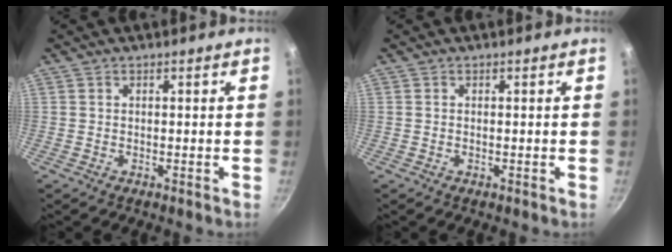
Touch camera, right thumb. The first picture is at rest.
{"total": 0.0}